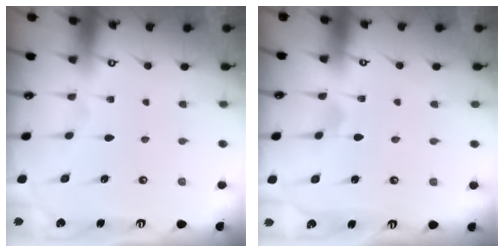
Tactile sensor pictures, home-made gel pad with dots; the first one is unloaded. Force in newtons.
{"total": 1.9, "press": 1.9, "slide": 0.1}